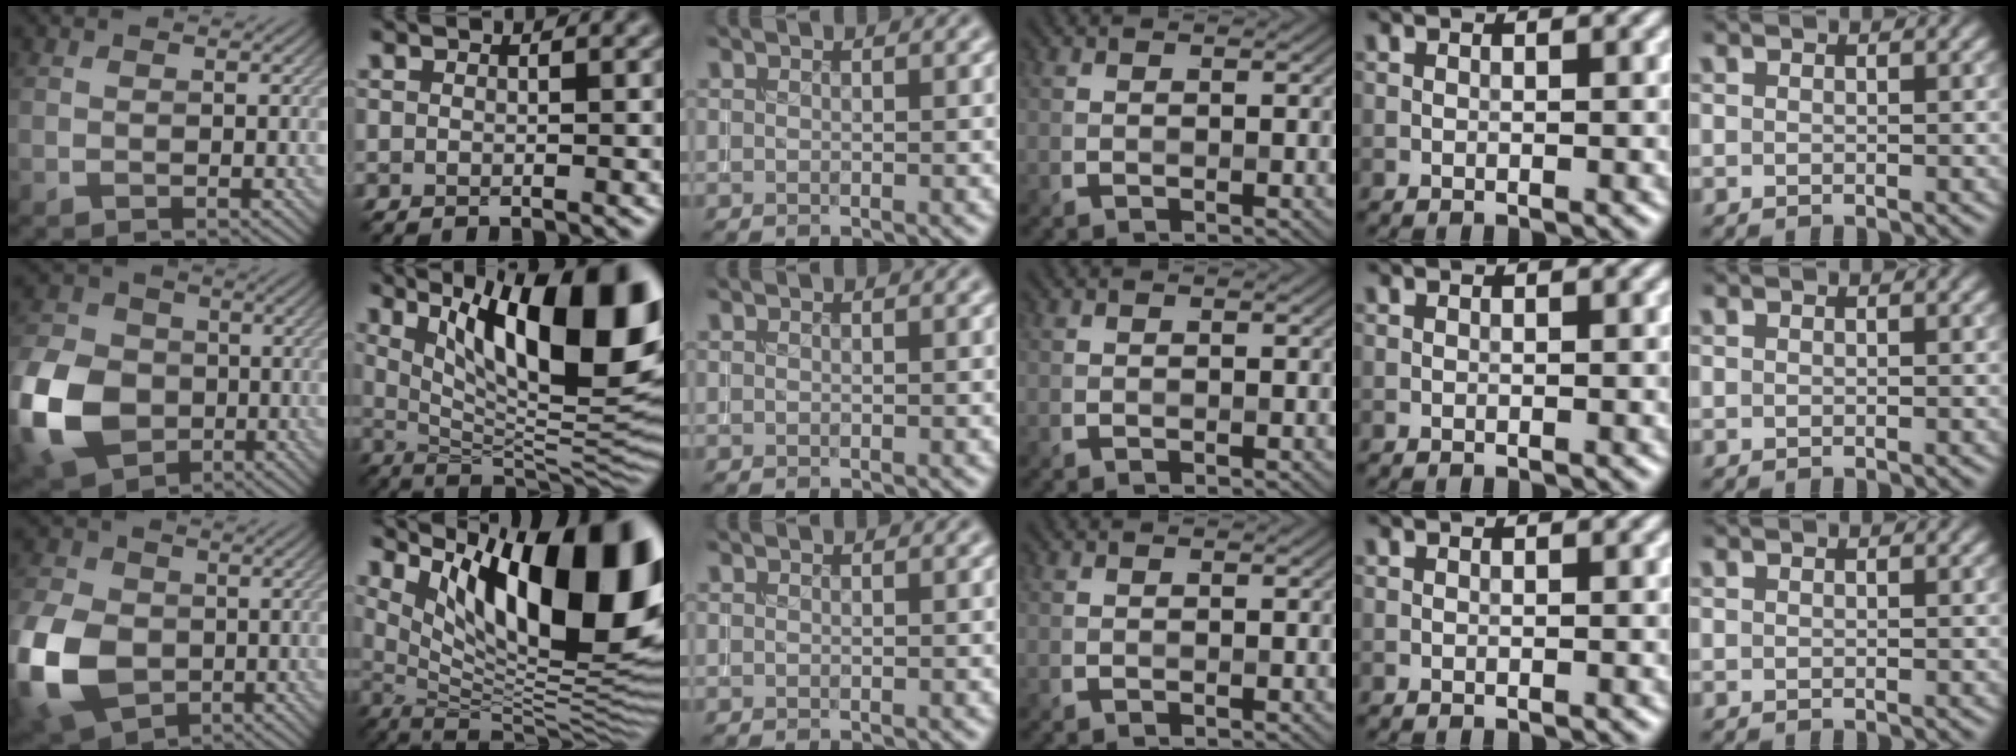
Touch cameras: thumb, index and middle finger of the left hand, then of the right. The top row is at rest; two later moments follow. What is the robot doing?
{"motion": "insert", "object": "coin"}